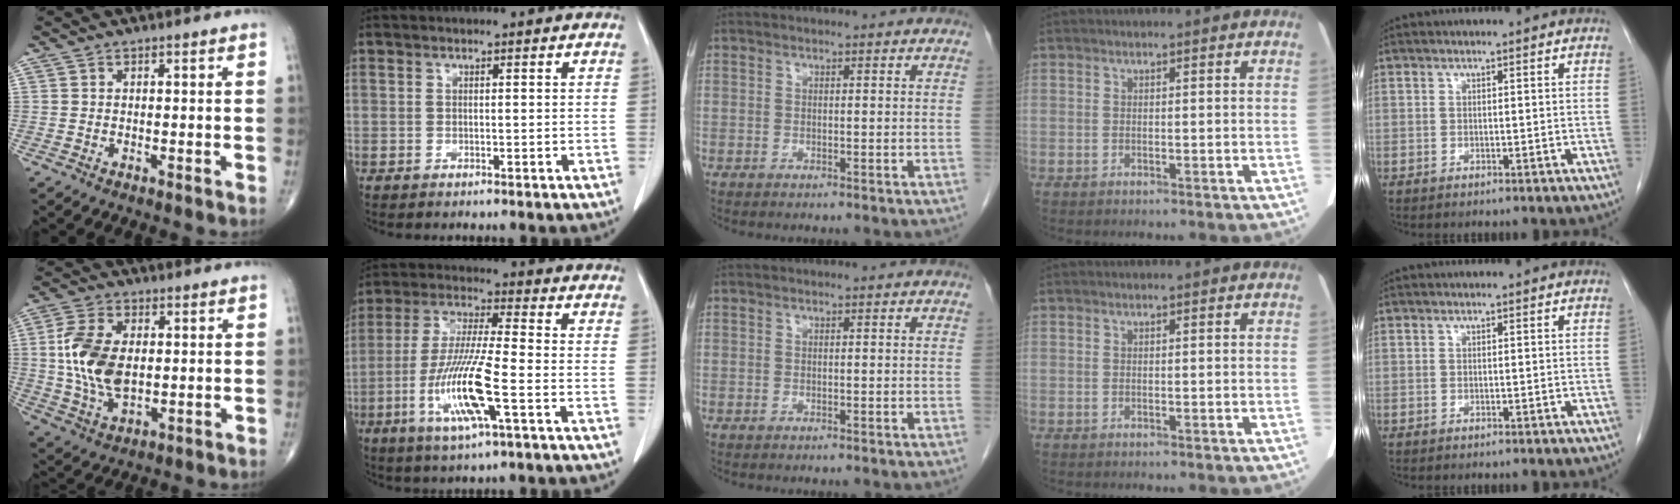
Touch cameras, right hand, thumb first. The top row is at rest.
{"thumb": {"total": 12.8, "force": [1.0, 7.5, 10.4], "torque": [-0.207, -0.002, 0.023]}, "index": {"total": 12.9, "force": [-4.2, 0.8, 12.1], "torque": [-0.248, -0.015, -0.082]}}